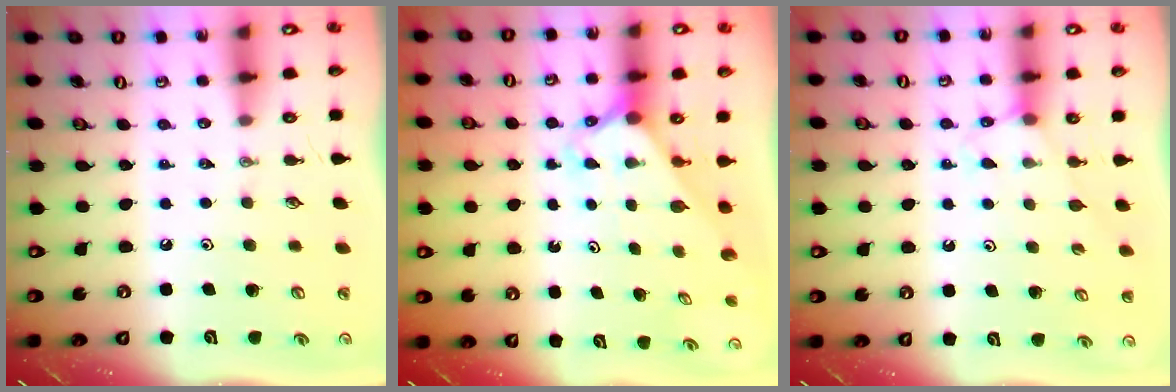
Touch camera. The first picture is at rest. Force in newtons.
{"total": 2.0, "press": 2.0, "slide": 0.2}
{"total": 5.9, "press": 5.8, "slide": 0.6}